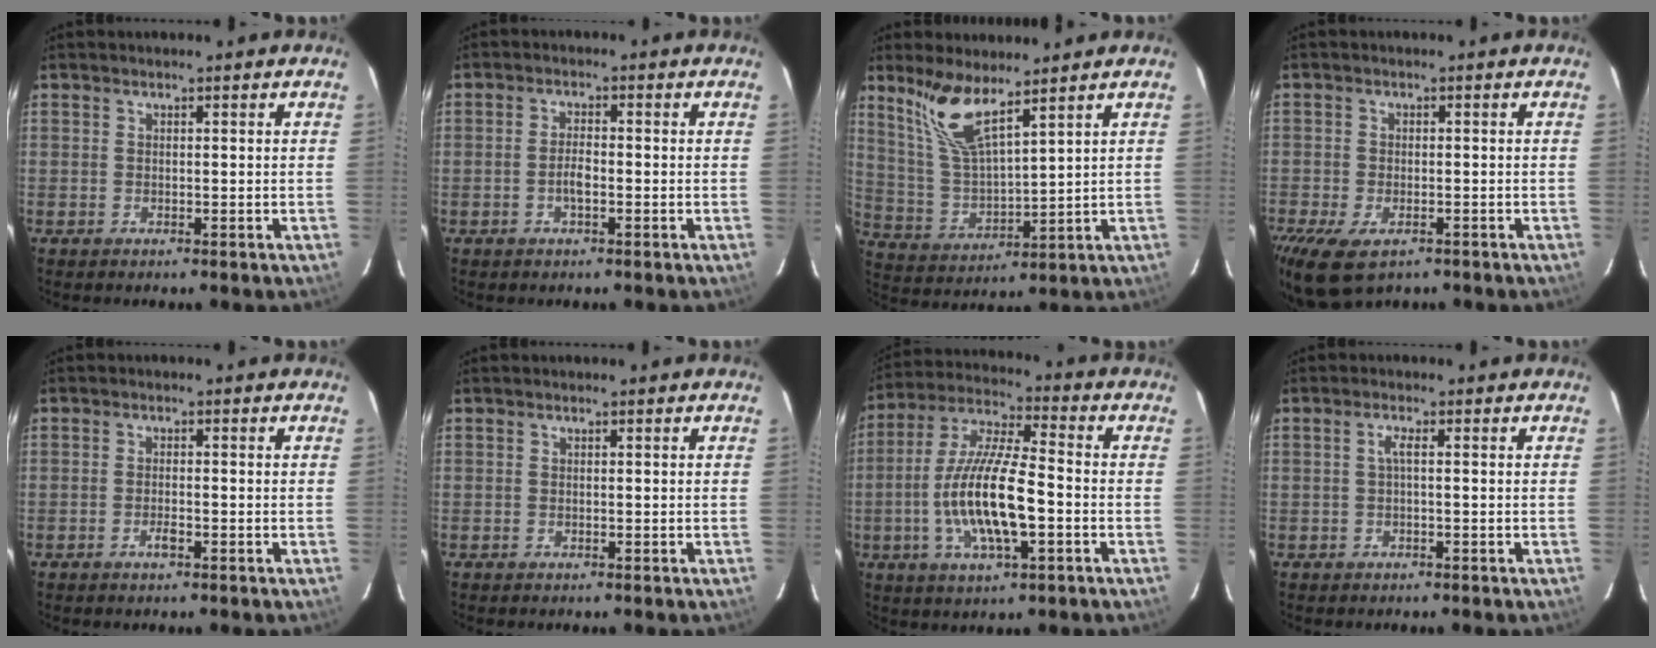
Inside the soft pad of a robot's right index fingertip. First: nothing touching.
{"total": 2.8, "force": [-0.9, 1.0, 2.5], "torque": [-0.049, 0.003, -0.018]}
{"total": 10.1, "force": [7.3, 2.0, 6.7], "torque": [-0.136, -0.001, 0.159]}
{"total": 8.8, "force": [-5.4, 4.5, 5.3], "torque": [-0.129, -0.034, -0.092]}
{"total": 1.9, "force": [-1.0, 0.6, 1.5], "torque": [-0.030, 0.000, -0.018]}
{"total": 0.0}
{"total": 15.4, "force": [-3.5, 3.9, 14.5], "torque": [-0.291, -0.004, -0.067]}
{"total": 1.4, "force": [-0.1, 0.0, 1.4], "torque": [-0.027, 0.004, -0.003]}